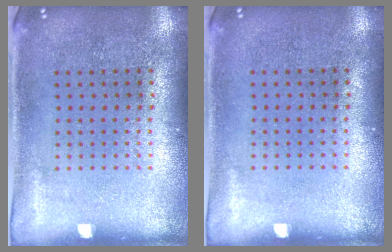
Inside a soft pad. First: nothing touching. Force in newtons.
{"total": 0.0}